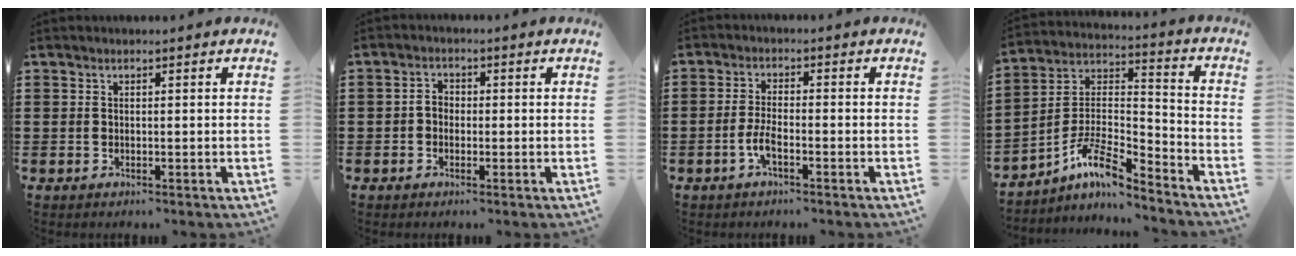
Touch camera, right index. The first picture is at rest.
{"total": 1.8, "force": [-0.7, 1.4, 0.9], "torque": [-0.020, 0.007, -0.016]}
{"total": 3.3, "force": [-1.5, 0.8, 2.8], "torque": [-0.068, -0.005, -0.033]}
{"total": 8.5, "force": [-6.6, 2.0, 5.0], "torque": [-0.111, -0.009, -0.136]}